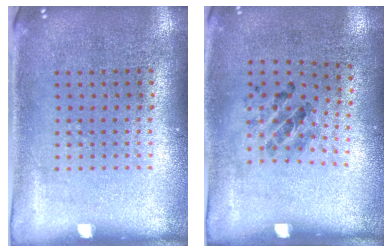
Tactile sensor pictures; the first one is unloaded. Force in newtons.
{"total": 1.2, "press": 0.7, "slide": 1.0}